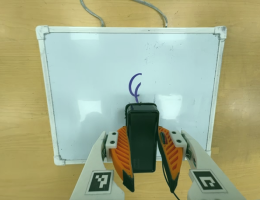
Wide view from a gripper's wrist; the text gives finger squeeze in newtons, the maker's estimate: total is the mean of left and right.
{"total": 5.4, "left": 4.7, "right": 6.1}